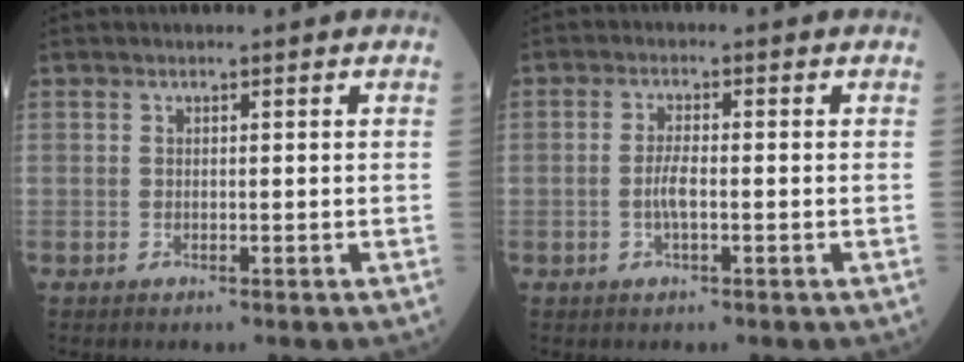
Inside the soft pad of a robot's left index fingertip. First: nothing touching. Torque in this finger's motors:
{"motor_torque": [-0.02, 0.09, 0.06, 0.02]}